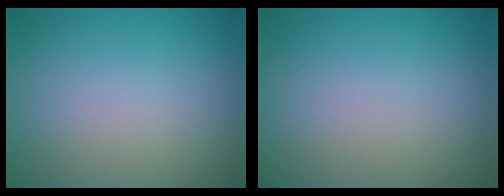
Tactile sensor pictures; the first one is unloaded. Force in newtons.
{"total": 0.0}